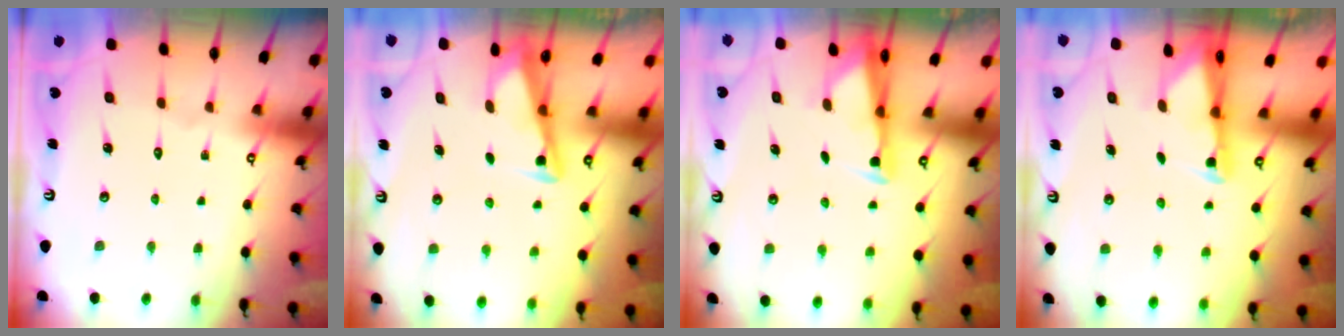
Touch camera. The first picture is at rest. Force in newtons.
{"total": 3.4, "press": 3.3, "slide": 0.4}
{"total": 2.9, "press": 2.8, "slide": 0.8}
{"total": 1.9, "press": 1.9, "slide": 0.4}